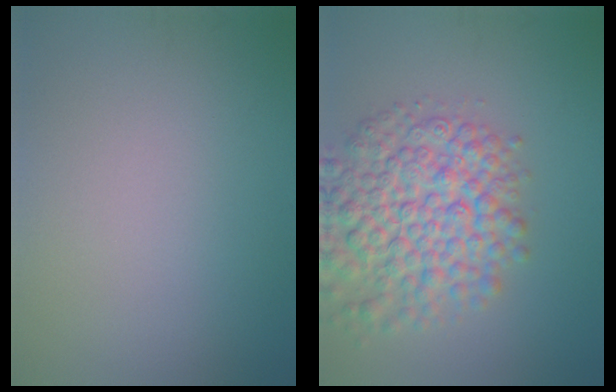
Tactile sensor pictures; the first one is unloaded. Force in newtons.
{"total": 8.1, "press": 8.1, "slide": 0.3}